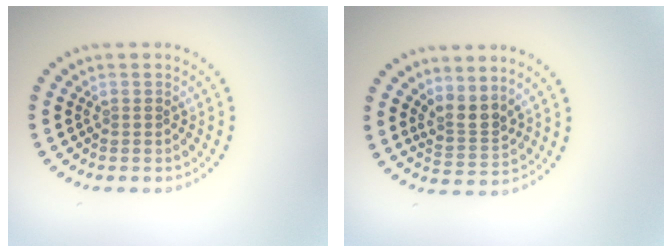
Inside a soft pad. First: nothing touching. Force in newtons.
{"total": 2.6, "press": 1.9, "slide": 1.8}